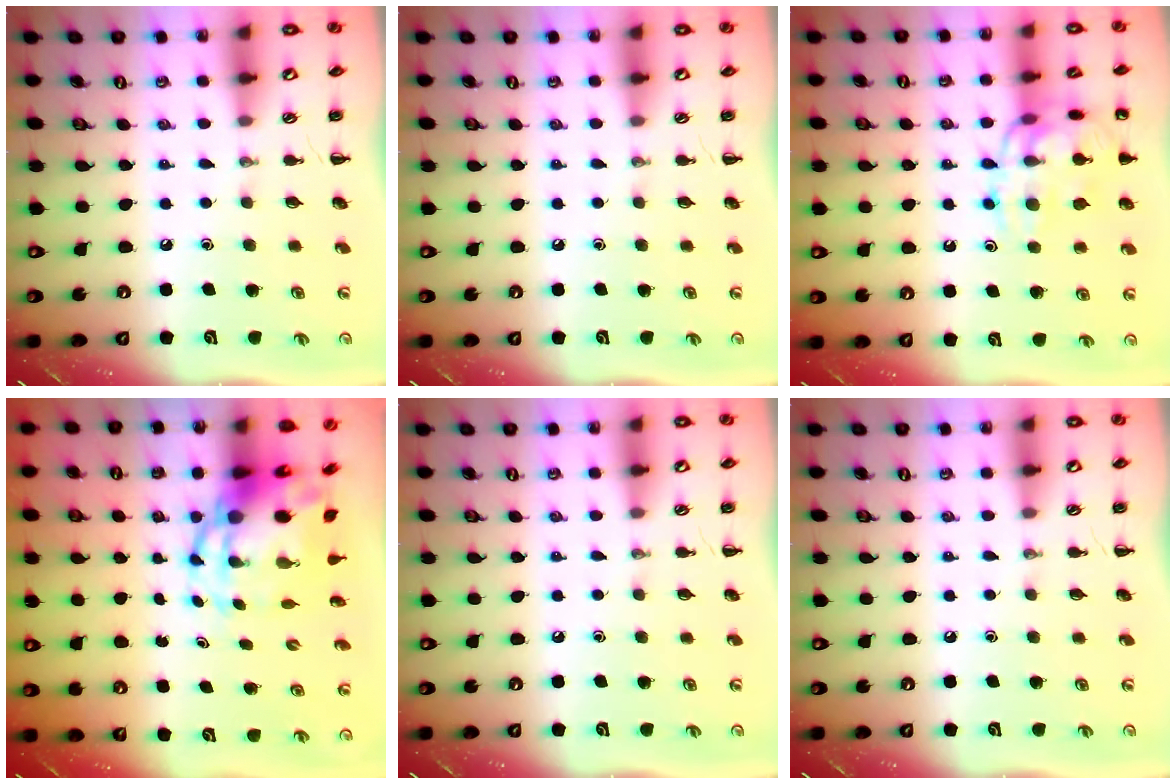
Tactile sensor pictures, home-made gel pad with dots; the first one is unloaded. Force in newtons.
{"total": 0.0}
{"total": 15.1, "press": 15.0, "slide": 1.6}
{"total": 8.1, "press": 7.8, "slide": 2.0}
{"total": 0.0}
{"total": 0.0}